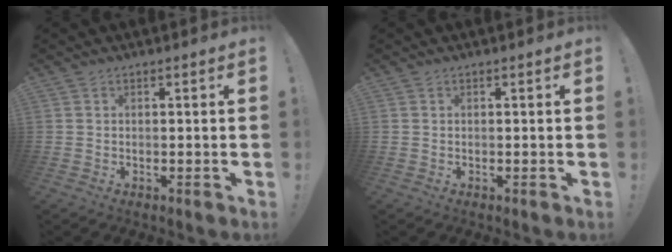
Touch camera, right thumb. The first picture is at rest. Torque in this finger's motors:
{"motor_torque": [-0.03, 0.03, -0.02, -0.02, 0.00]}